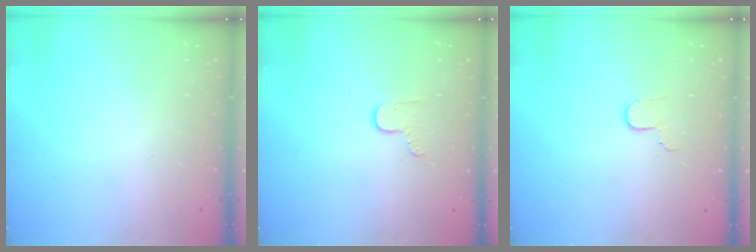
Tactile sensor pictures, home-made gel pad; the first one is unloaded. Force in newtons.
{"total": 6.0, "press": 6.0, "slide": 0.5}
{"total": 3.3, "press": 3.3, "slide": 0.3}